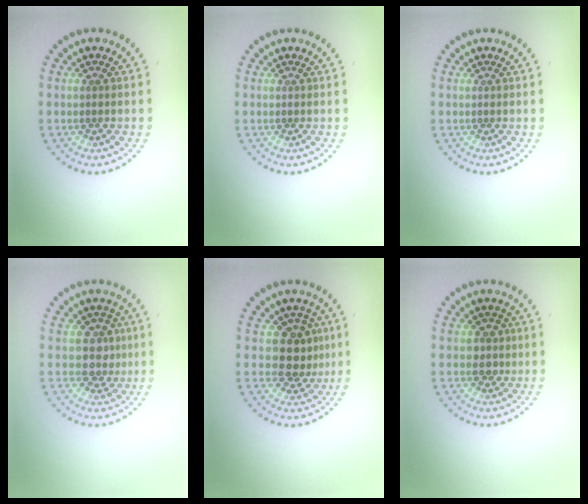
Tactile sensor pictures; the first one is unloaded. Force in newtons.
{"total": 0.0}
{"total": 0.0}
{"total": 2.3, "press": 1.8, "slide": 1.4}
{"total": 3.2, "press": 2.7, "slide": 1.8}
{"total": 1.4, "press": 1.1, "slide": 0.8}